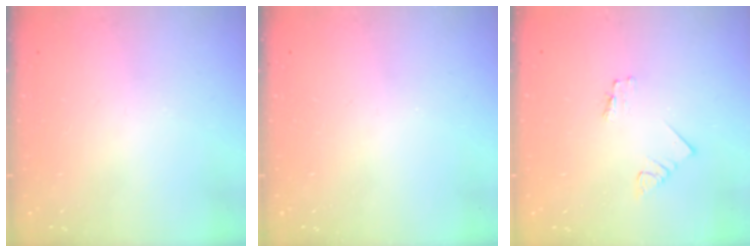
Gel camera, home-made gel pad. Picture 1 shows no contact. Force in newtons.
{"total": 0.0}
{"total": 1.2, "press": 1.2, "slide": 0.1}